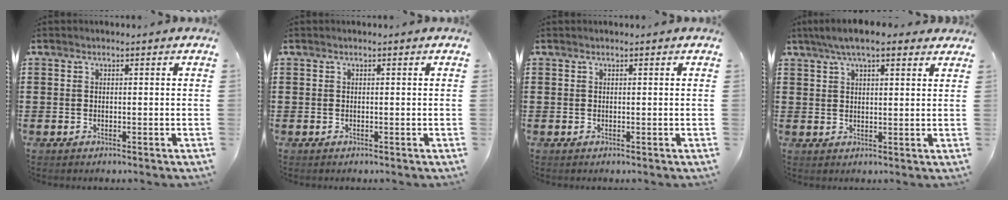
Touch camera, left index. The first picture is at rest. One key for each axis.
{"total": 0.0}
{"total": 0.0}
{"total": 5.6, "fx": 4.1, "fy": 1.5, "fz": 3.5, "tx": -0.075, "ty": 0.003, "tz": 0.073}